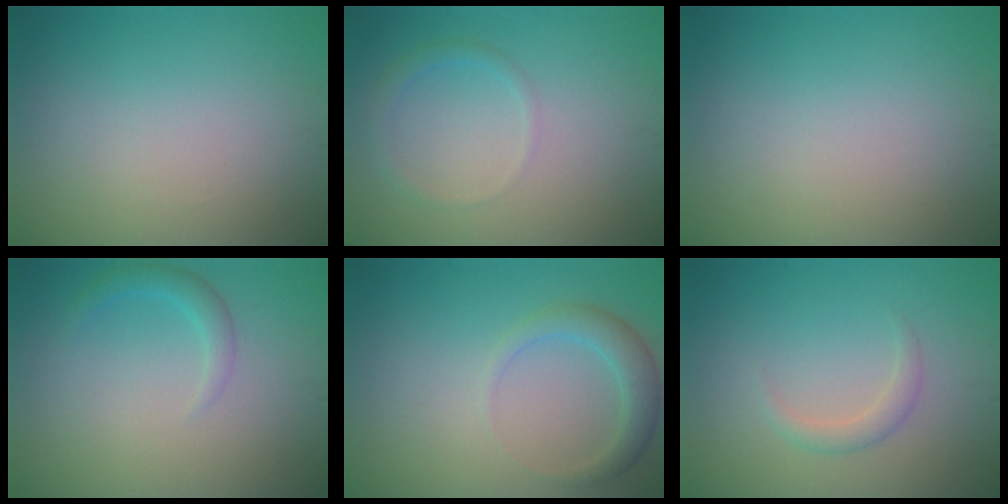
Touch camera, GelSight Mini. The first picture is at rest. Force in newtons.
{"total": 1.3, "press": 1.3, "slide": 0.0}
{"total": 0.0}
{"total": 1.6, "press": 1.6, "slide": 0.1}
{"total": 2.6, "press": 2.6, "slide": 0.0}
{"total": 1.4, "press": 1.4, "slide": 0.1}